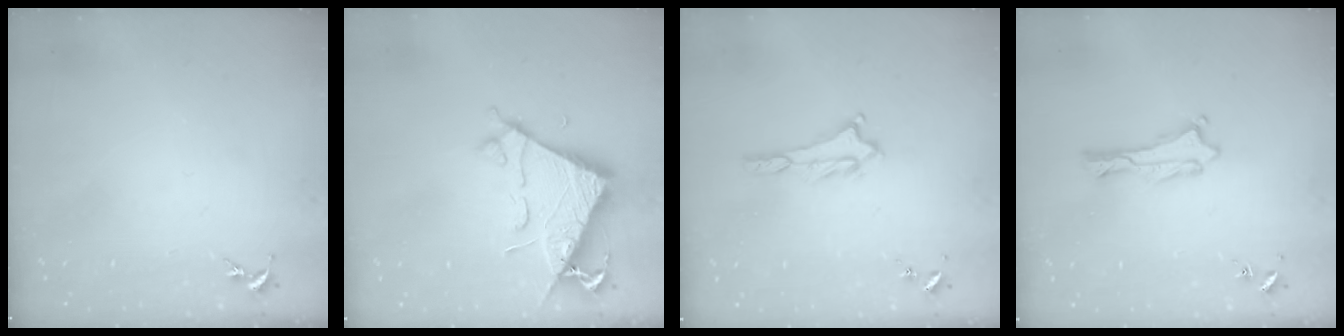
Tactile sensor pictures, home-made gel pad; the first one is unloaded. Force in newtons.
{"total": 6.5, "press": 6.5, "slide": 0.7}
{"total": 0.7, "press": 0.7, "slide": 0.2}
{"total": 0.0}